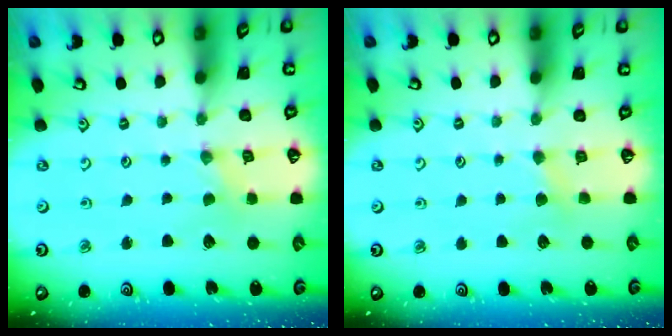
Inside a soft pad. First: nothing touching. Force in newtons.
{"total": 2.6, "press": 2.5, "slide": 0.4}